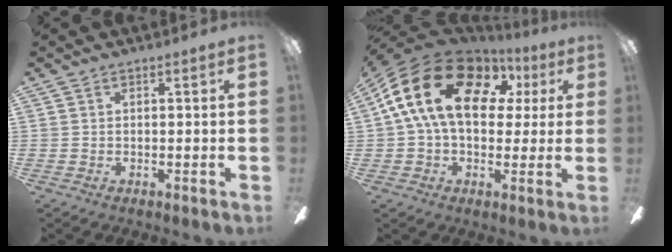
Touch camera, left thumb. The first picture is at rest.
{"total": 20.0, "force": [5.5, 12.9, 14.2], "torque": [-0.275, 0.000, 0.093]}